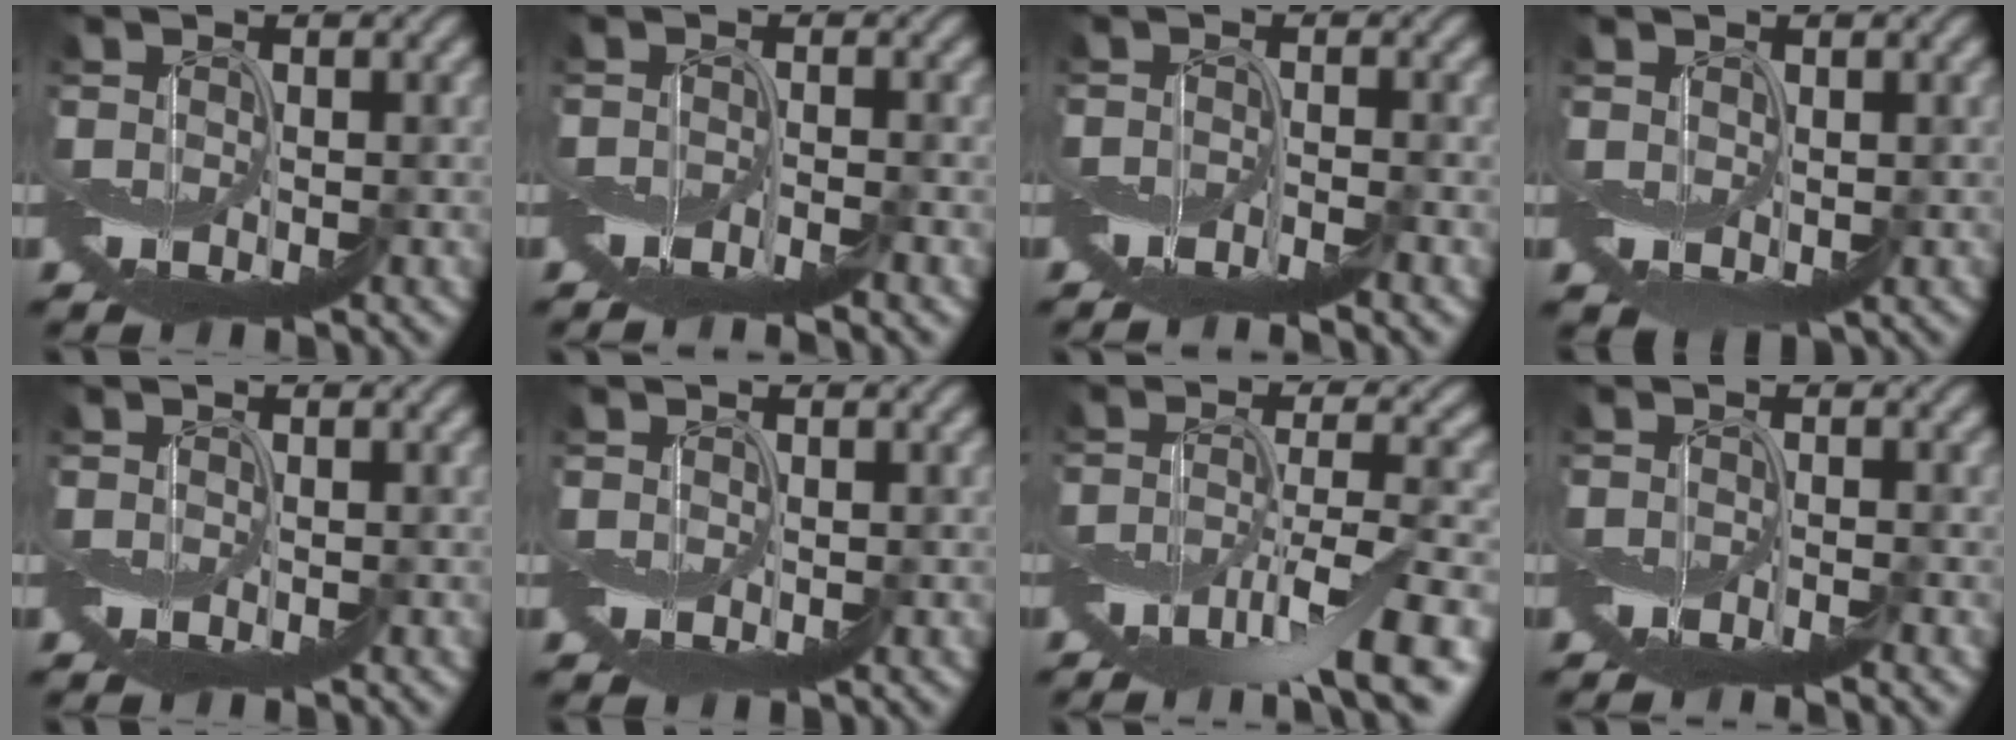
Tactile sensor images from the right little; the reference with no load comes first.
{"total": 2.9, "force": [-2.2, 0.1, 1.9], "torque": [-0.029, -0.003, -0.041]}
{"total": 3.3, "force": [-2.5, 0.2, 2.2], "torque": [-0.032, -0.003, -0.046]}
{"total": 1.7, "force": [0.4, 1.5, 0.7], "torque": [-0.011, -0.011, 0.019]}
{"total": 0.0}
{"total": 0.7, "force": [0.4, 0.6, 0.3], "torque": [-0.005, -0.004, 0.010]}
{"total": 9.4, "force": [-4.1, 3.0, 7.9], "torque": [-0.134, -0.005, -0.067]}
{"total": 1.5, "force": [-1.2, -0.1, 0.9], "torque": [-0.014, -0.001, -0.021]}